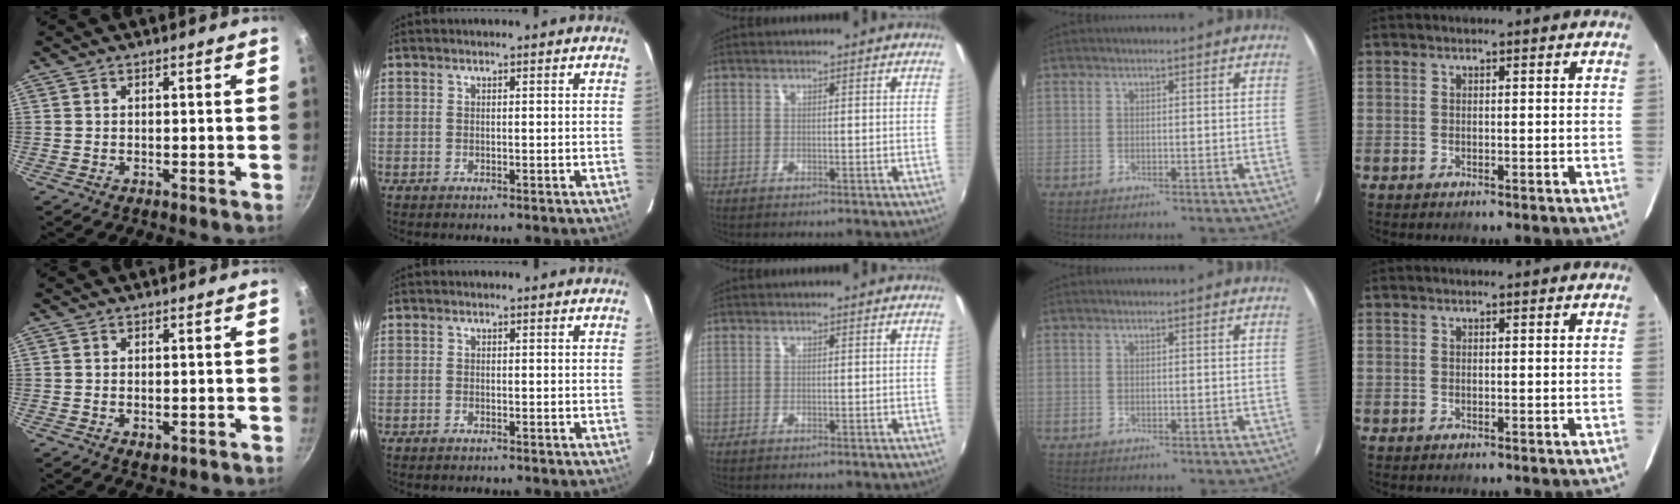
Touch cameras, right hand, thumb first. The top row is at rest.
{"thumb": {"total": 1.8, "force": [-0.3, 1.1, 1.3], "torque": [-0.021, -0.005, -0.003]}, "index": {"total": 0.8, "force": [-0.6, 0.3, 0.3], "torque": [-0.006, 0.001, -0.012]}}